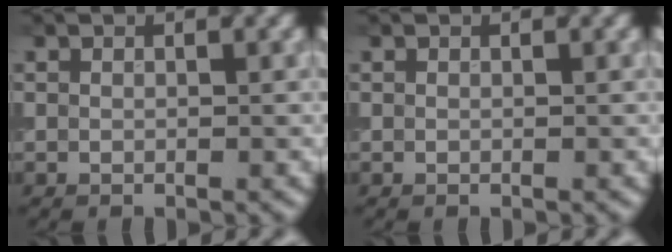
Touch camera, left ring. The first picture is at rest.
{"total": 0.0}